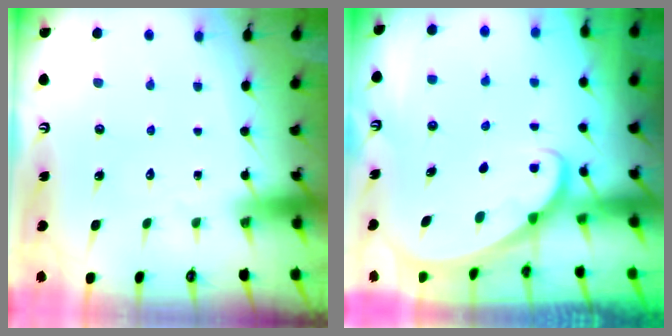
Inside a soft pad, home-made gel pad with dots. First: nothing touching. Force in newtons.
{"total": 1.6, "press": 1.6, "slide": 0.1}